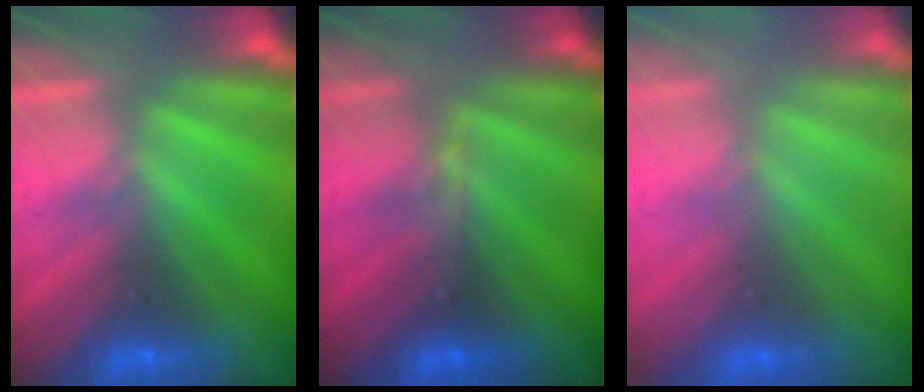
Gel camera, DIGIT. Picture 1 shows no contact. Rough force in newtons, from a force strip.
{"total": 2.9}
{"total": 2.8}